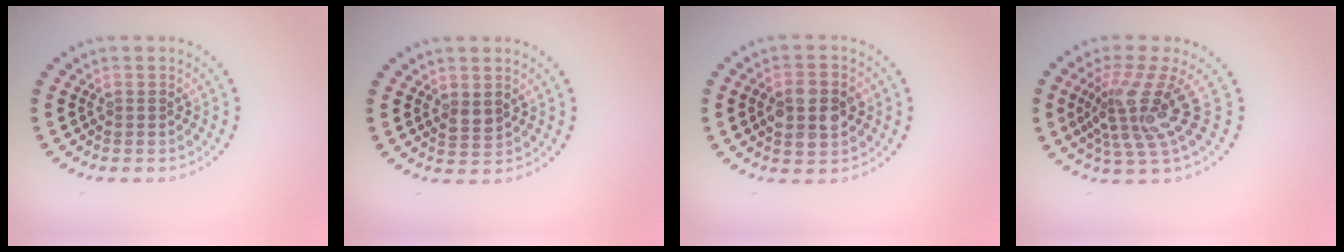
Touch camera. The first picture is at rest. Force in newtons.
{"total": 1.4, "press": 1.4, "slide": 0.4}
{"total": 4.5, "press": 4.5, "slide": 0.1}
{"total": 4.8, "press": 3.2, "slide": 3.6}